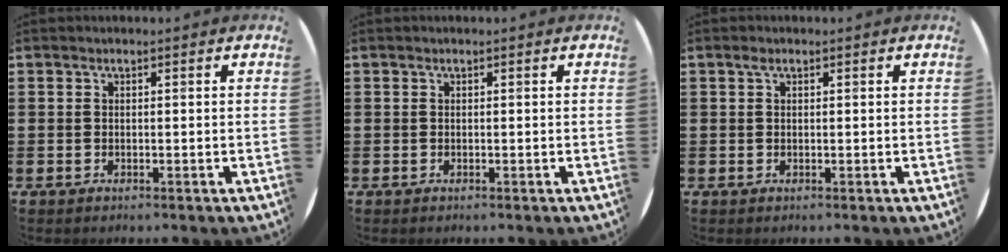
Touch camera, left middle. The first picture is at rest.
{"total": 0.0}
{"total": 0.7, "force": [0.4, 0.5, 0.4], "torque": [-0.001, 0.001, 0.005]}